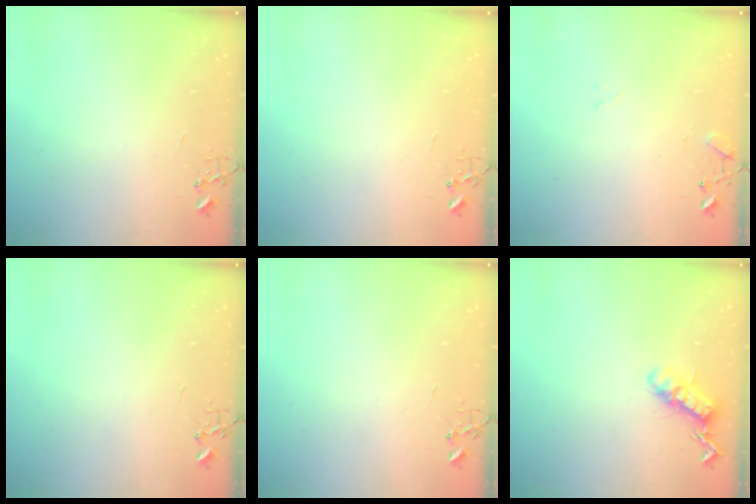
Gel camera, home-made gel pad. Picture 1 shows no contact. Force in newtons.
{"total": 0.0}
{"total": 9.3, "press": 9.3, "slide": 0.7}
{"total": 0.0}
{"total": 0.0}
{"total": 12.5, "press": 12.5, "slide": 0.6}